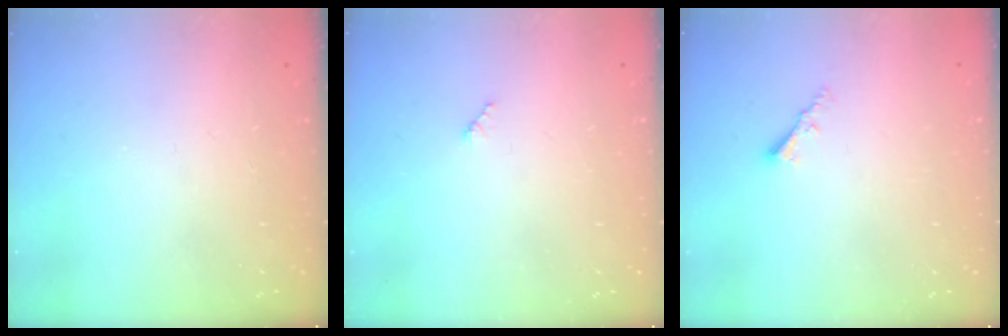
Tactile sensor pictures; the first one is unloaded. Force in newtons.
{"total": 2.5, "press": 2.5, "slide": 0.3}
{"total": 2.2, "press": 2.2, "slide": 0.4}